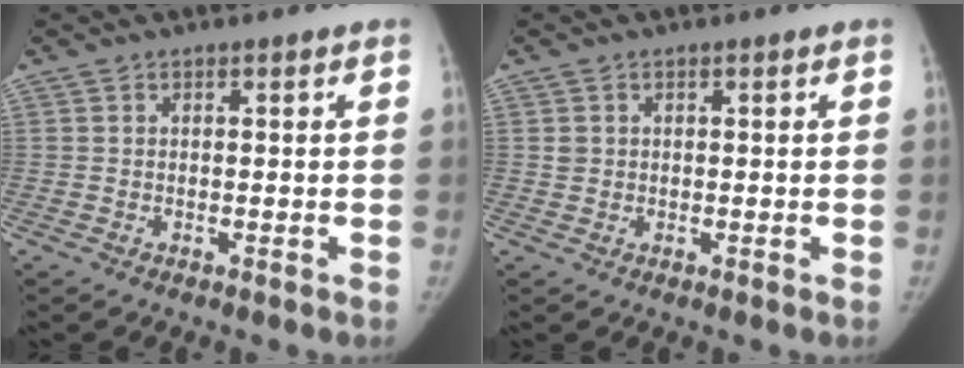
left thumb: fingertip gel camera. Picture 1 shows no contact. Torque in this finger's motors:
{"motor_torque": [0.17, 0.05, 0.19, -0.32, 0.04]}